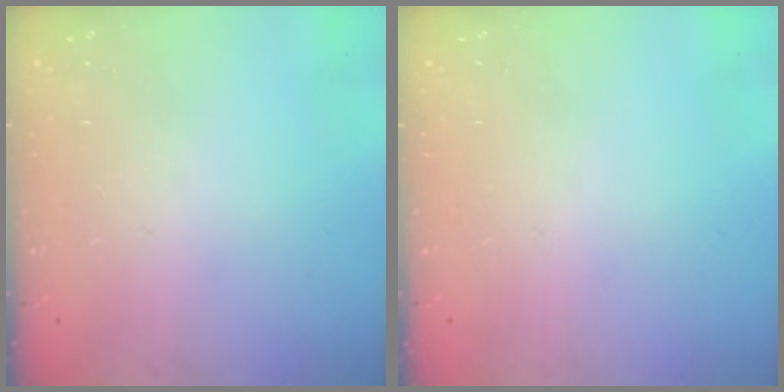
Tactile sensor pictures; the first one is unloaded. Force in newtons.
{"total": 0.0}